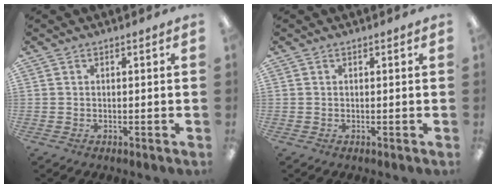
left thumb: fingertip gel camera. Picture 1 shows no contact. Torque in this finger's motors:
{"motor_torque": [-0.05, 0.05, 0.00, 0.00, 0.00]}